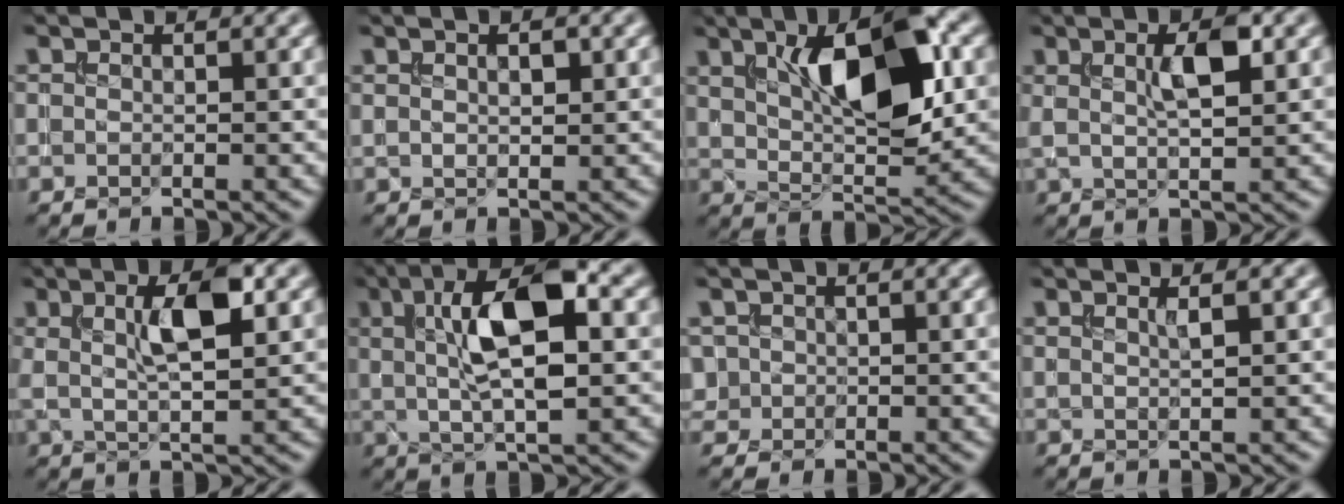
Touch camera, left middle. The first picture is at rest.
{"total": 1.5, "force": [0.7, 0.6, 1.2], "torque": [-0.020, -0.002, 0.015]}
{"total": 9.3, "force": [2.9, 3.5, 8.2], "torque": [-0.130, 0.008, 0.049]}
{"total": 3.7, "force": [1.3, 1.0, 3.4], "torque": [-0.059, 0.006, 0.022]}
{"total": 5.5, "force": [1.5, 1.4, 5.1], "torque": [-0.090, 0.006, 0.024]}
{"total": 9.2, "force": [2.3, 3.0, 8.4], "torque": [-0.139, 0.009, 0.032]}
{"total": 1.2, "force": [0.2, 1.2, 0.2], "torque": [0.000, -0.003, 0.008]}
{"total": 1.4, "force": [0.7, 0.3, 1.2], "torque": [-0.013, 0.003, 0.009]}